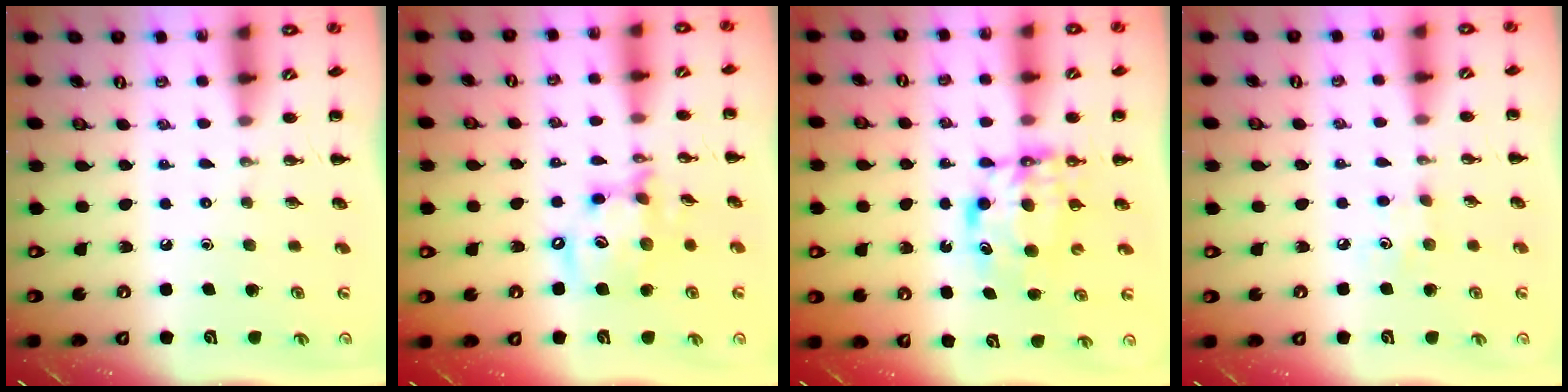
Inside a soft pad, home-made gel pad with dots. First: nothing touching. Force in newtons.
{"total": 12.8, "press": 12.4, "slide": 3.1}
{"total": 8.3, "press": 8.2, "slide": 1.1}
{"total": 3.9, "press": 3.8, "slide": 1.0}